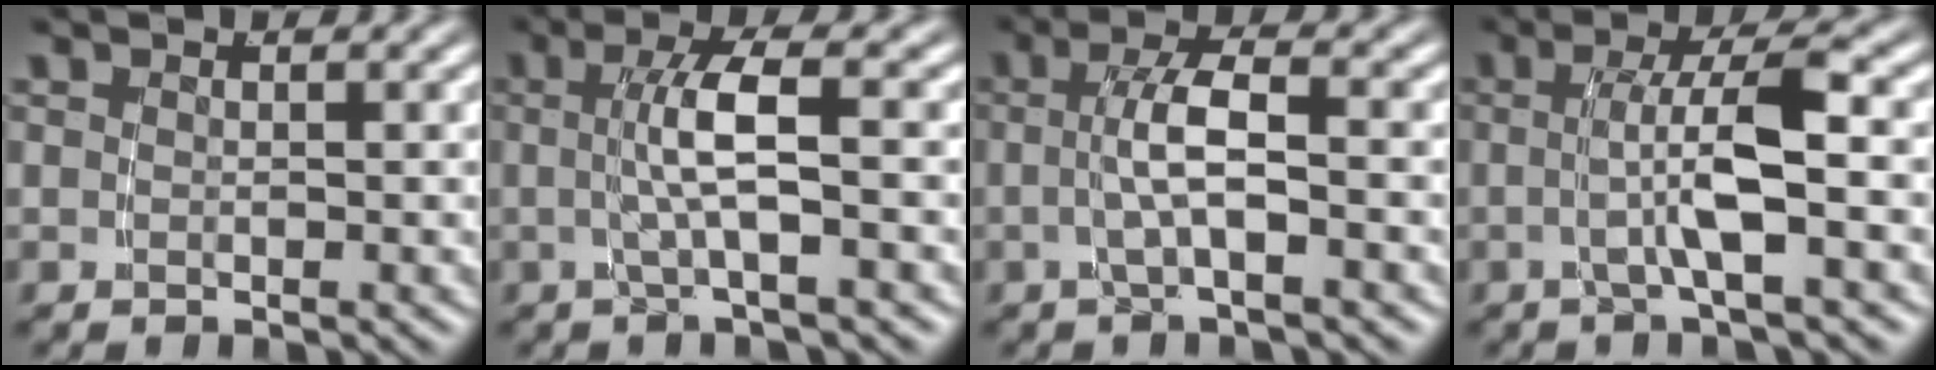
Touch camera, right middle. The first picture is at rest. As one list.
[{"total": 3.7, "force": [-0.1, 0.0, 3.7], "torque": [-0.069, 0.008, -0.002]}, {"total": 3.4, "force": [-0.4, 0.3, 3.4], "torque": [-0.064, 0.007, -0.007]}, {"total": 4.0, "force": [-0.7, 0.0, 4.0], "torque": [-0.073, 0.005, -0.012]}]